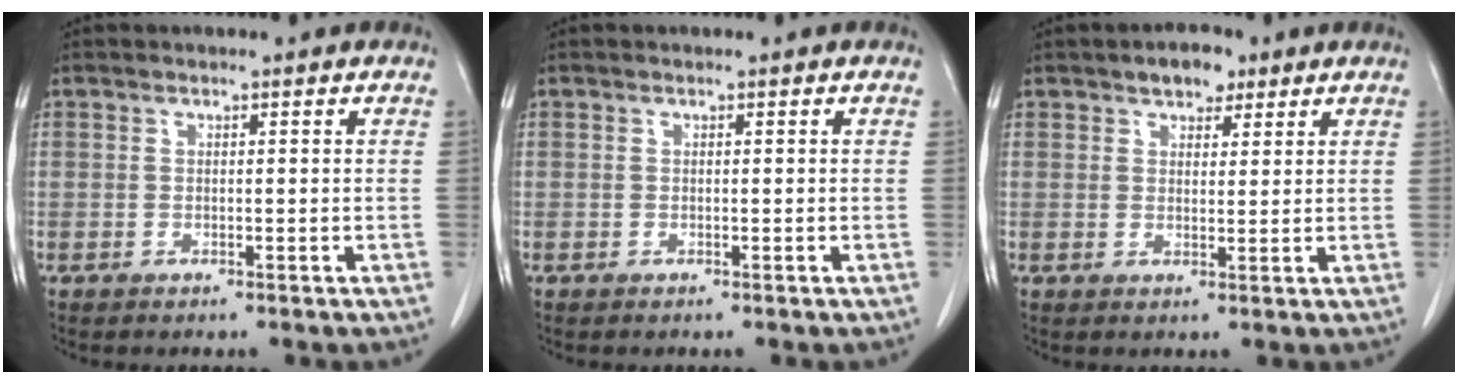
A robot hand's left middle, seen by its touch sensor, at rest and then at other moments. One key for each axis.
{"total": 0.0}
{"total": 3.8, "fx": 2.6, "fy": 2.0, "fz": 2.0, "tx": -0.029, "ty": 0.007, "tz": 0.039}